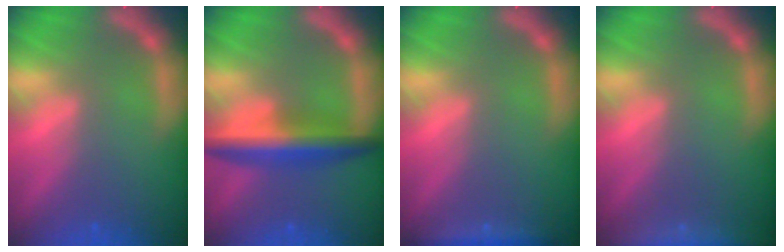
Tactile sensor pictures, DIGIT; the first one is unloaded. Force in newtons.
{"total": 6.0}
{"total": 2.4}
{"total": 8.0}